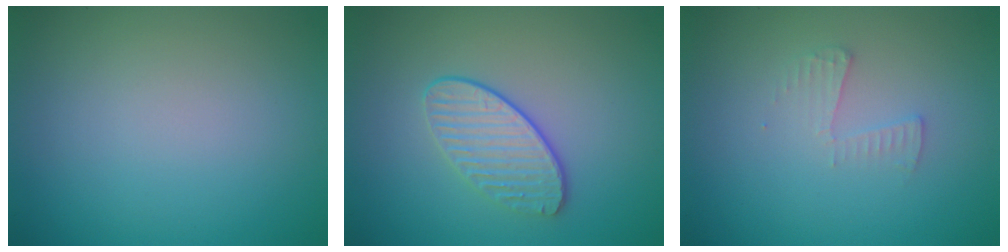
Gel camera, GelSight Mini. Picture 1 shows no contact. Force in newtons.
{"total": 2.7, "press": 2.4, "slide": 1.2}
{"total": 1.4, "press": 1.4, "slide": 0.1}